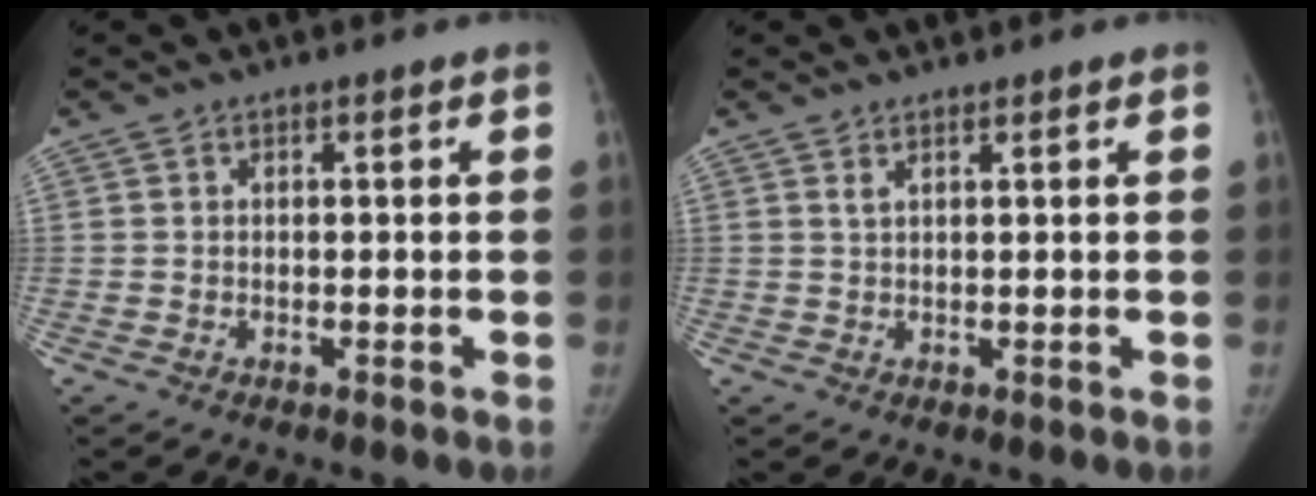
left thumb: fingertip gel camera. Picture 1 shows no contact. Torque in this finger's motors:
{"motor_torque": [-0.10, -0.21, 0.13, -0.07, 0.03]}